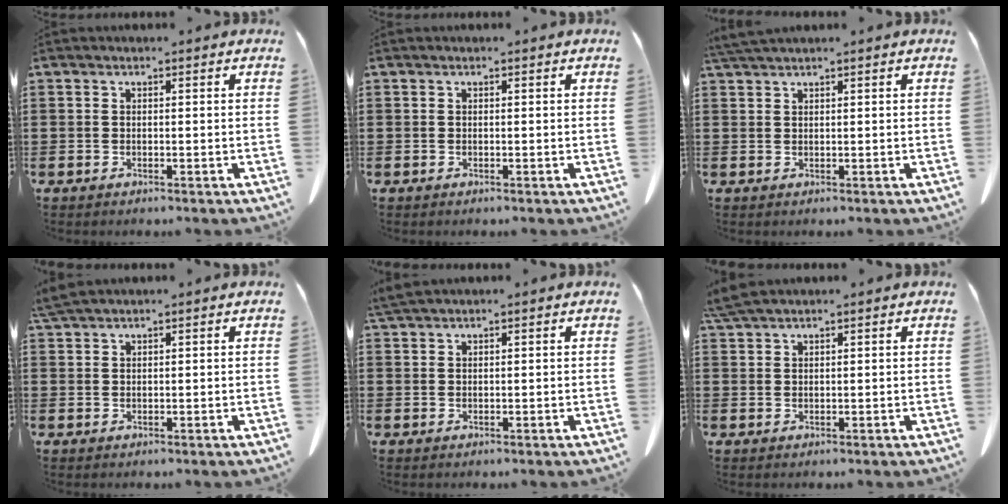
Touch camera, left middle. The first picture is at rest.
{"total": 0.0}
{"total": 1.8, "force": [1.6, -0.2, 0.8], "torque": [-0.019, -0.003, 0.032]}
{"total": 2.3, "force": [2.0, 0.1, 1.2], "torque": [-0.028, 0.000, 0.040]}
{"total": 1.9, "force": [1.7, 0.0, 0.8], "torque": [-0.020, -0.002, 0.034]}
{"total": 3.0, "force": [2.5, 0.2, 1.5], "torque": [-0.037, 0.000, 0.050]}